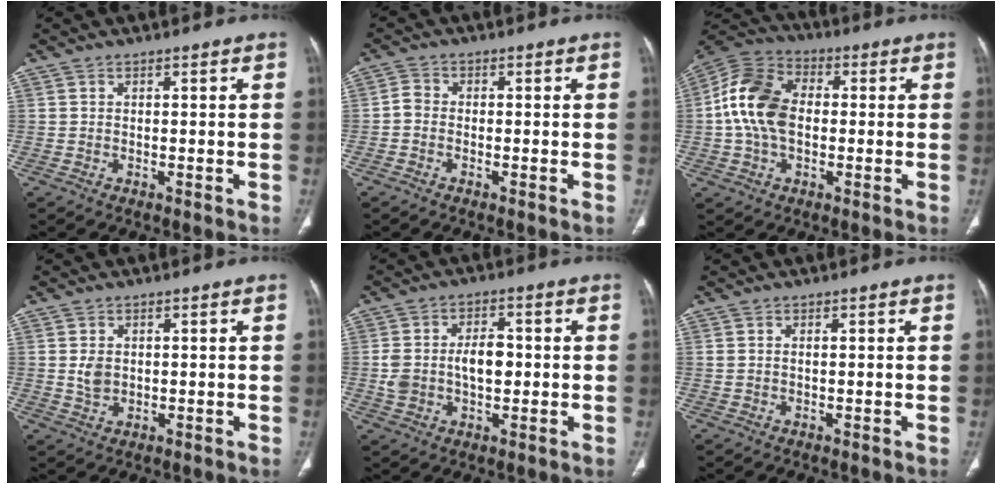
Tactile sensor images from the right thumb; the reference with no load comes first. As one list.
[{"total": 2.1, "force": [-0.7, 1.7, 1.1], "torque": [-0.017, 0.006, -0.024]}, {"total": 13.6, "force": [0.0, 9.3, 10.0], "torque": [-0.183, 0.024, -0.010]}, {"total": 2.8, "force": [0.3, 2.1, 1.8], "torque": [-0.028, -0.004, 0.011]}, {"total": 8.6, "force": [-0.1, 5.4, 6.7], "torque": [-0.114, 0.019, 0.003]}, {"total": 0.9, "force": [0.3, 0.4, 0.7], "torque": [-0.024, 0.010, 0.012]}]